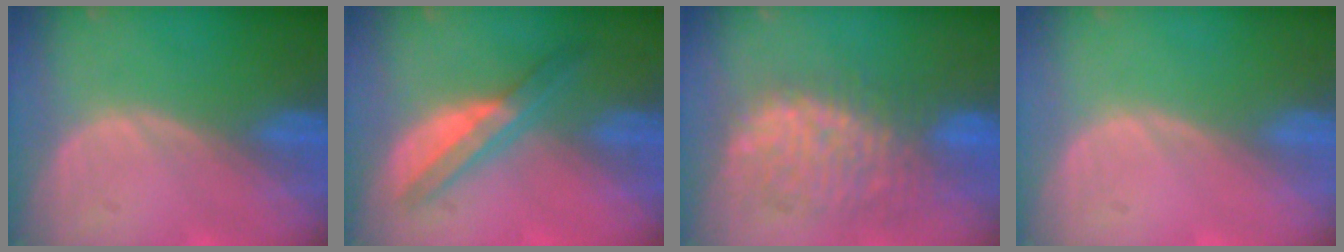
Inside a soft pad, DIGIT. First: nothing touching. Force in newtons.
{"total": 6.2, "press": 5.5, "slide": 2.8}
{"total": 10.2, "press": 9.7, "slide": 3.2}
{"total": 0.0}